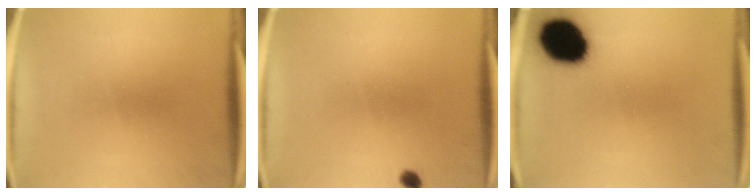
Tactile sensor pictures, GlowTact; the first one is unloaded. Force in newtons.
{"total": 1.3}
{"total": 15.2}